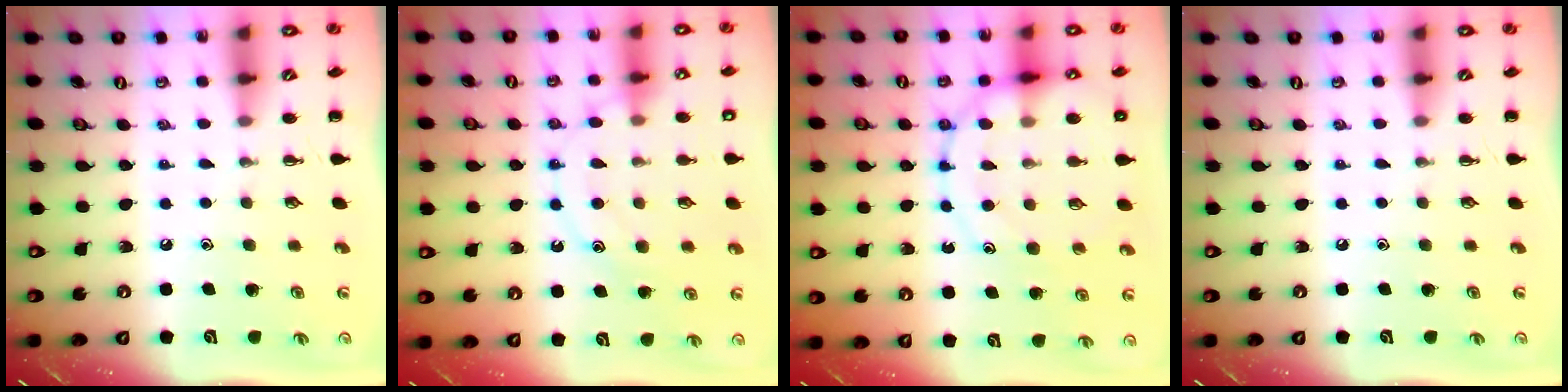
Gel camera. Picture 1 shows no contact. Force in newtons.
{"total": 13.9, "press": 13.9, "slide": 0.7}
{"total": 16.1, "press": 16.0, "slide": 2.5}
{"total": 0.0}